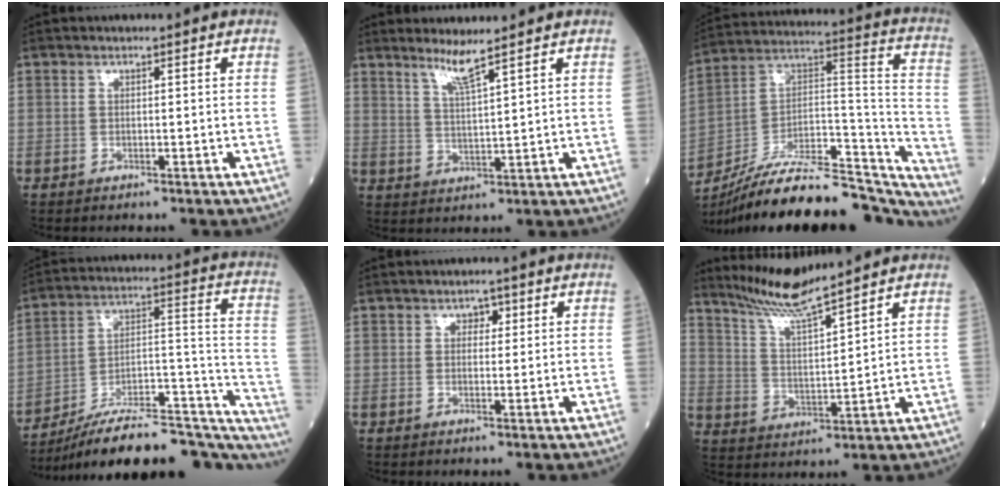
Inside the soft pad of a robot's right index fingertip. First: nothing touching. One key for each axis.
{"total": 4.2, "fx": 3.2, "fy": -0.9, "fz": 2.6, "tx": -0.052, "ty": -0.015, "tz": 0.066}
{"total": 32.1, "fx": -28.0, "fy": 6.9, "fz": 14.0, "tx": -0.206, "ty": 0.008, "tz": -0.422}
{"total": 29.7, "fx": -25.0, "fy": 7.5, "fz": 14.1, "tx": -0.157, "ty": 0.032, "tz": -0.363}
{"total": 1.9, "fx": 0.7, "fy": 1.3, "fz": 1.1, "tx": -0.018, "ty": 0.006, "tz": 0.009}
{"total": 8.4, "fx": 7.7, "fy": -1.3, "fz": 3.2, "tx": -0.073, "ty": -0.010, "tz": 0.154}